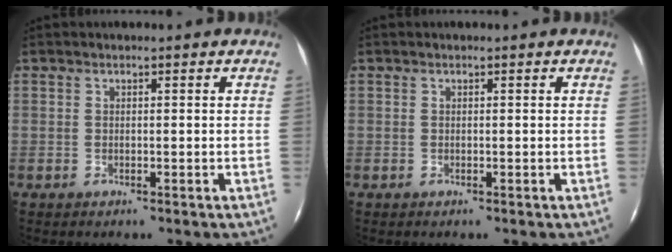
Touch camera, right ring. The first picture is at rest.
{"total": 0.0}